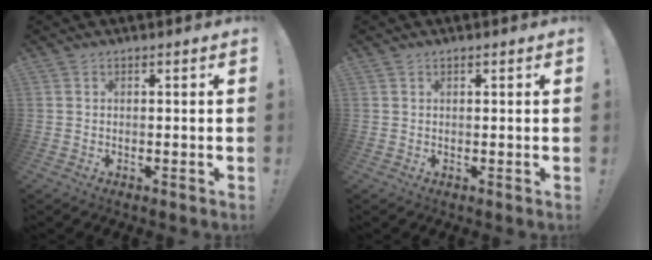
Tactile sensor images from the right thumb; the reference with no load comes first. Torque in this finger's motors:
{"motor_torque": [0.15, -0.14, -0.07, -0.04, 0.07]}